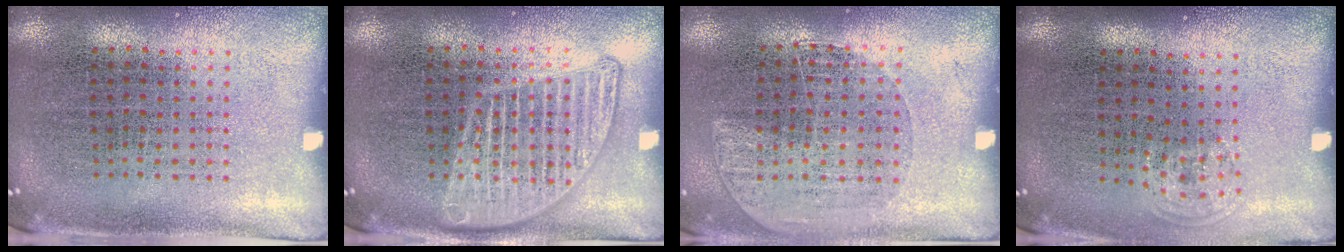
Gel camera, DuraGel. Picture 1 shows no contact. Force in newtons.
{"total": 2.8, "press": 2.7, "slide": 0.3}
{"total": 1.1, "press": 0.9, "slide": 0.6}
{"total": 0.8, "press": 0.6, "slide": 0.5}